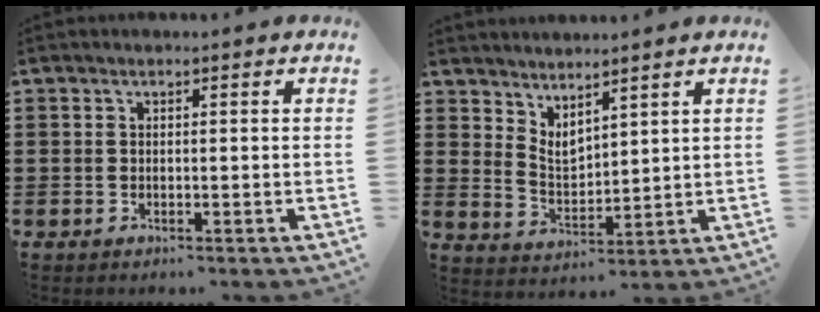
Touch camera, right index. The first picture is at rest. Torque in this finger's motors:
{"motor_torque": [-0.02, 0.04, 0.07, 0.05]}